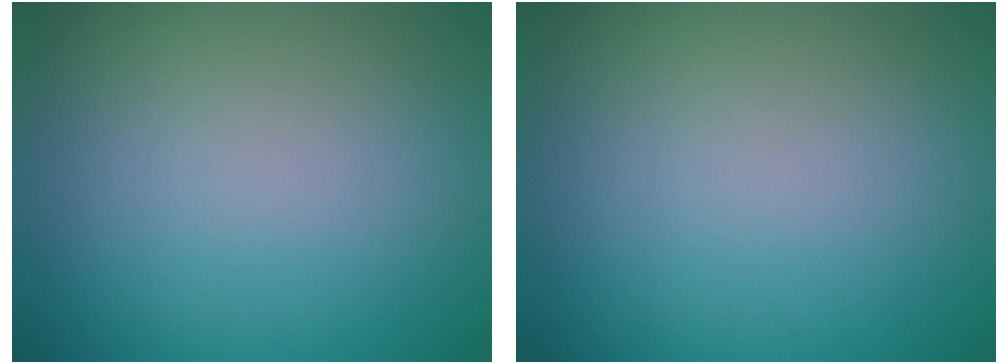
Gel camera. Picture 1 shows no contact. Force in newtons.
{"total": 0.0}